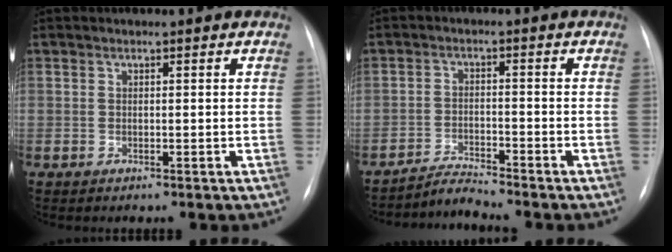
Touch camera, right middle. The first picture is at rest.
{"total": 3.6, "force": [-3.4, -1.1, -0.4], "torque": [0.001, -0.019, -0.060]}